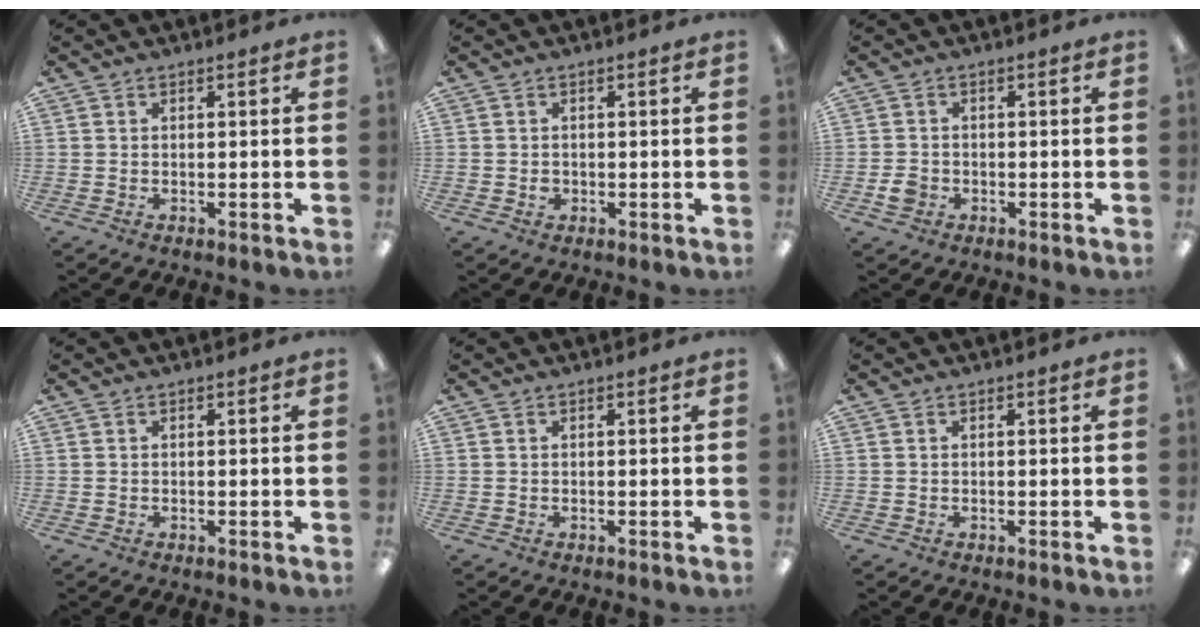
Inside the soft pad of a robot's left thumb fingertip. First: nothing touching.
{"total": 1.4, "force": [-0.1, 1.3, 0.6], "torque": [-0.012, 0.004, -0.004]}
{"total": 2.9, "force": [-1.0, 2.5, 1.2], "torque": [-0.011, 0.001, -0.019]}
{"total": 0.0}
{"total": 0.0}
{"total": 0.0}